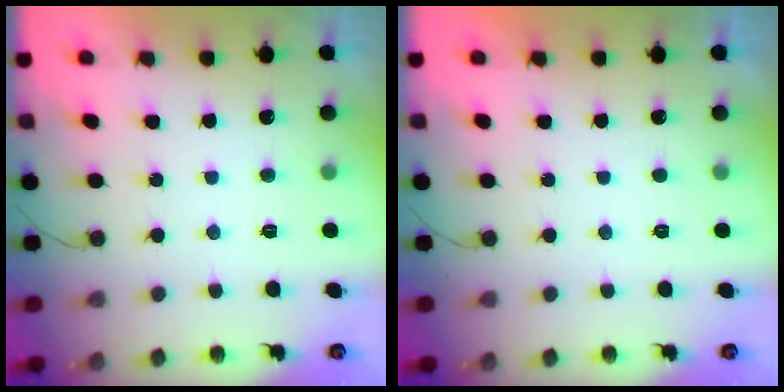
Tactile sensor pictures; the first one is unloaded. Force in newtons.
{"total": 0.0}